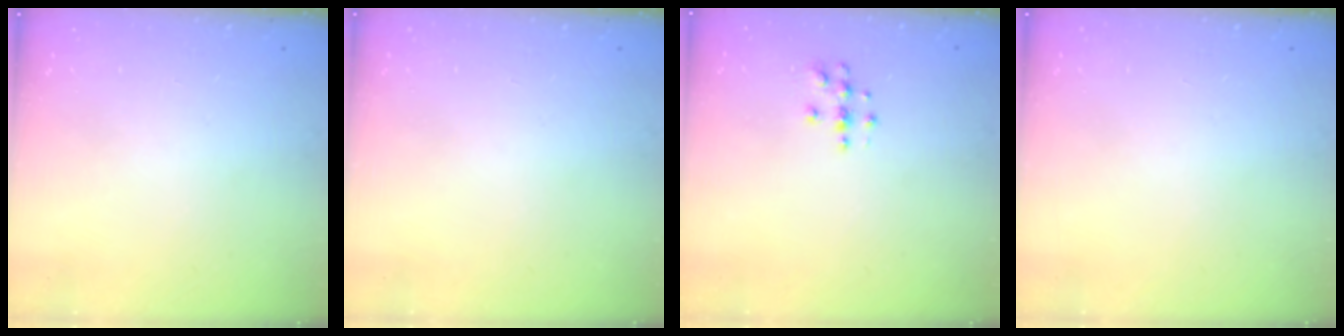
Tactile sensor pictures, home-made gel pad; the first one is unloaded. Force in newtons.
{"total": 0.0}
{"total": 3.8, "press": 3.8, "slide": 0.4}
{"total": 0.0}